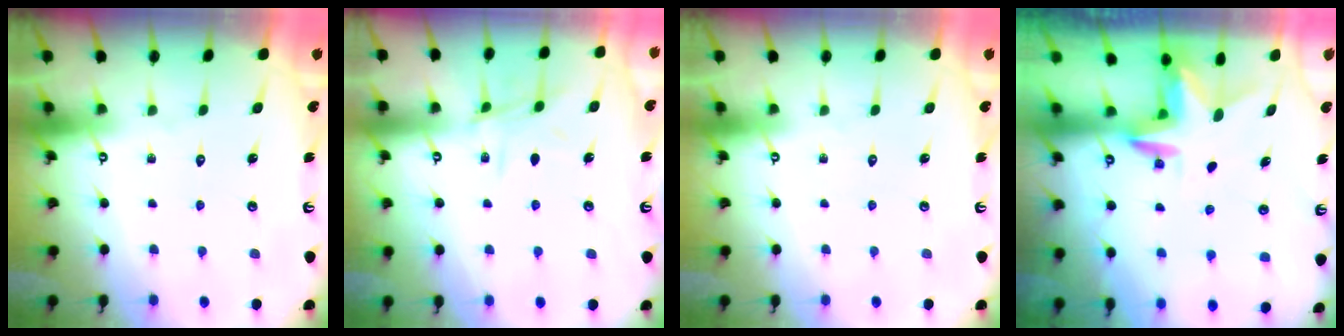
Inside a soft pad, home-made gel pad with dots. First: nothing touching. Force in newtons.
{"total": 8.2, "press": 8.1, "slide": 0.7}
{"total": 0.0}
{"total": 3.0, "press": 3.0, "slide": 0.2}